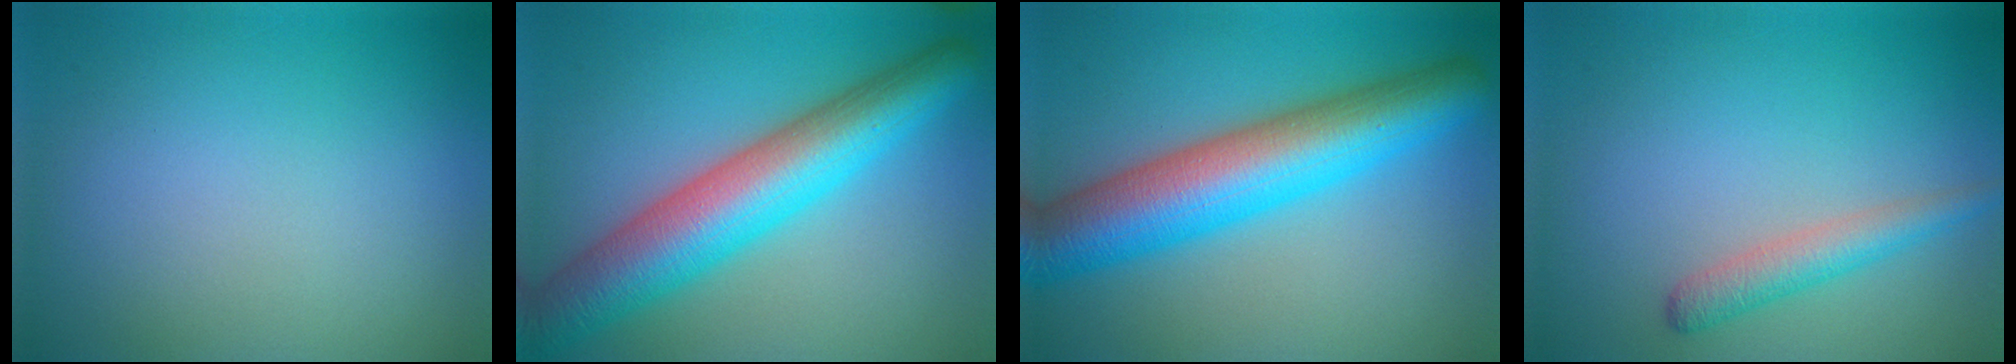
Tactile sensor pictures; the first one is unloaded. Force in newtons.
{"total": 9.5, "press": 9.5, "slide": 0.2}
{"total": 10.1, "press": 10.1, "slide": 0.2}
{"total": 2.6, "press": 2.6, "slide": 0.0}